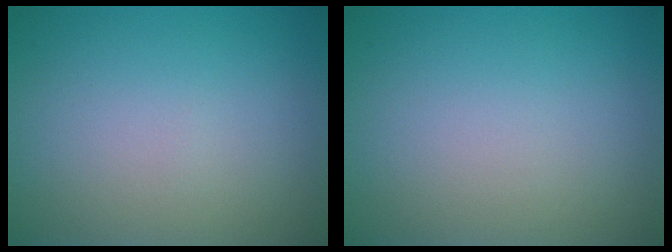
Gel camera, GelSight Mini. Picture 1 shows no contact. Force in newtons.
{"total": 0.0}